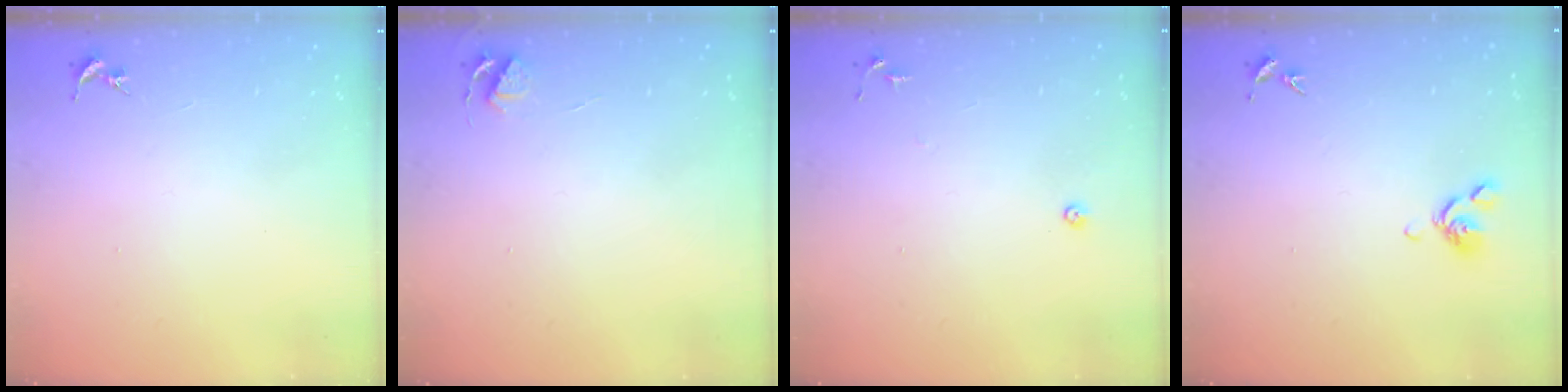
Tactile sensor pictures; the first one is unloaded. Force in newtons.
{"total": 3.9, "press": 3.8, "slide": 0.5}
{"total": 5.5, "press": 5.5, "slide": 0.5}
{"total": 6.8, "press": 6.7, "slide": 0.9}